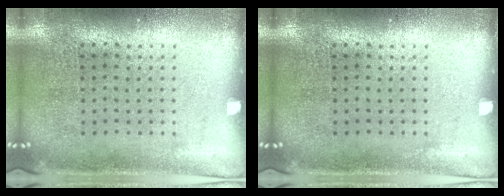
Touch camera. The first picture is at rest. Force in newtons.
{"total": 0.0}